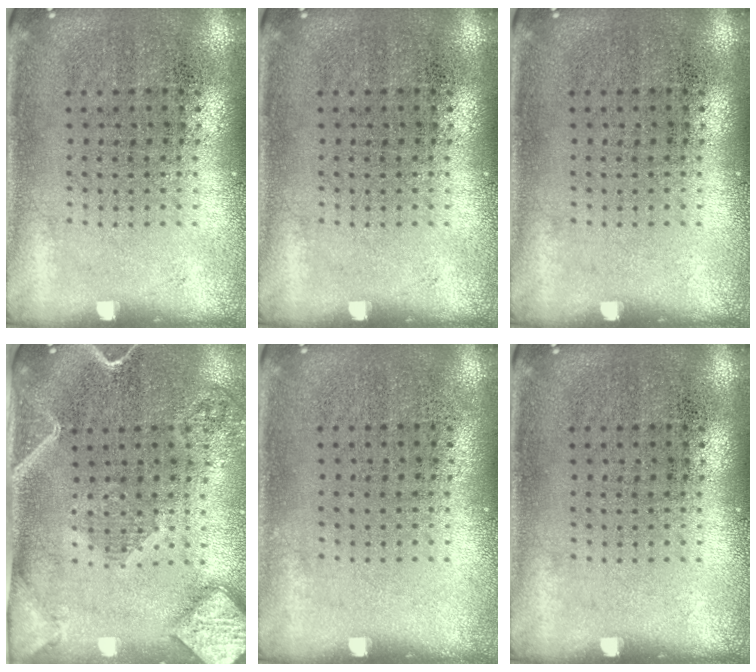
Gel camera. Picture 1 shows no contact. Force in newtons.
{"total": 0.0}
{"total": 0.0}
{"total": 2.6, "press": 2.1, "slide": 1.5}
{"total": 0.0}
{"total": 0.0}